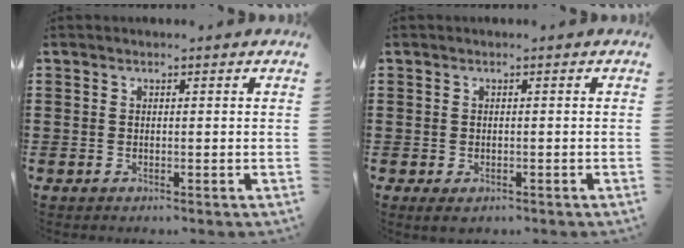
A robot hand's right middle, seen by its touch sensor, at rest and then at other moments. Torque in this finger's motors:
{"motor_torque": [1.07, 0.40, 0.37, 0.08]}